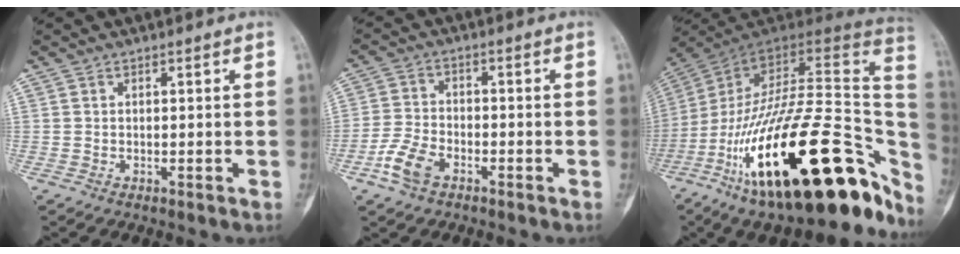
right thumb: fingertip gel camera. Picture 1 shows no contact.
{"total": 6.5, "force": [-3.6, 3.6, 4.0], "torque": [-0.086, 0.015, -0.073]}
{"total": 41.3, "force": [-15.4, 15.7, 34.9], "torque": [-0.463, 0.060, -0.244]}